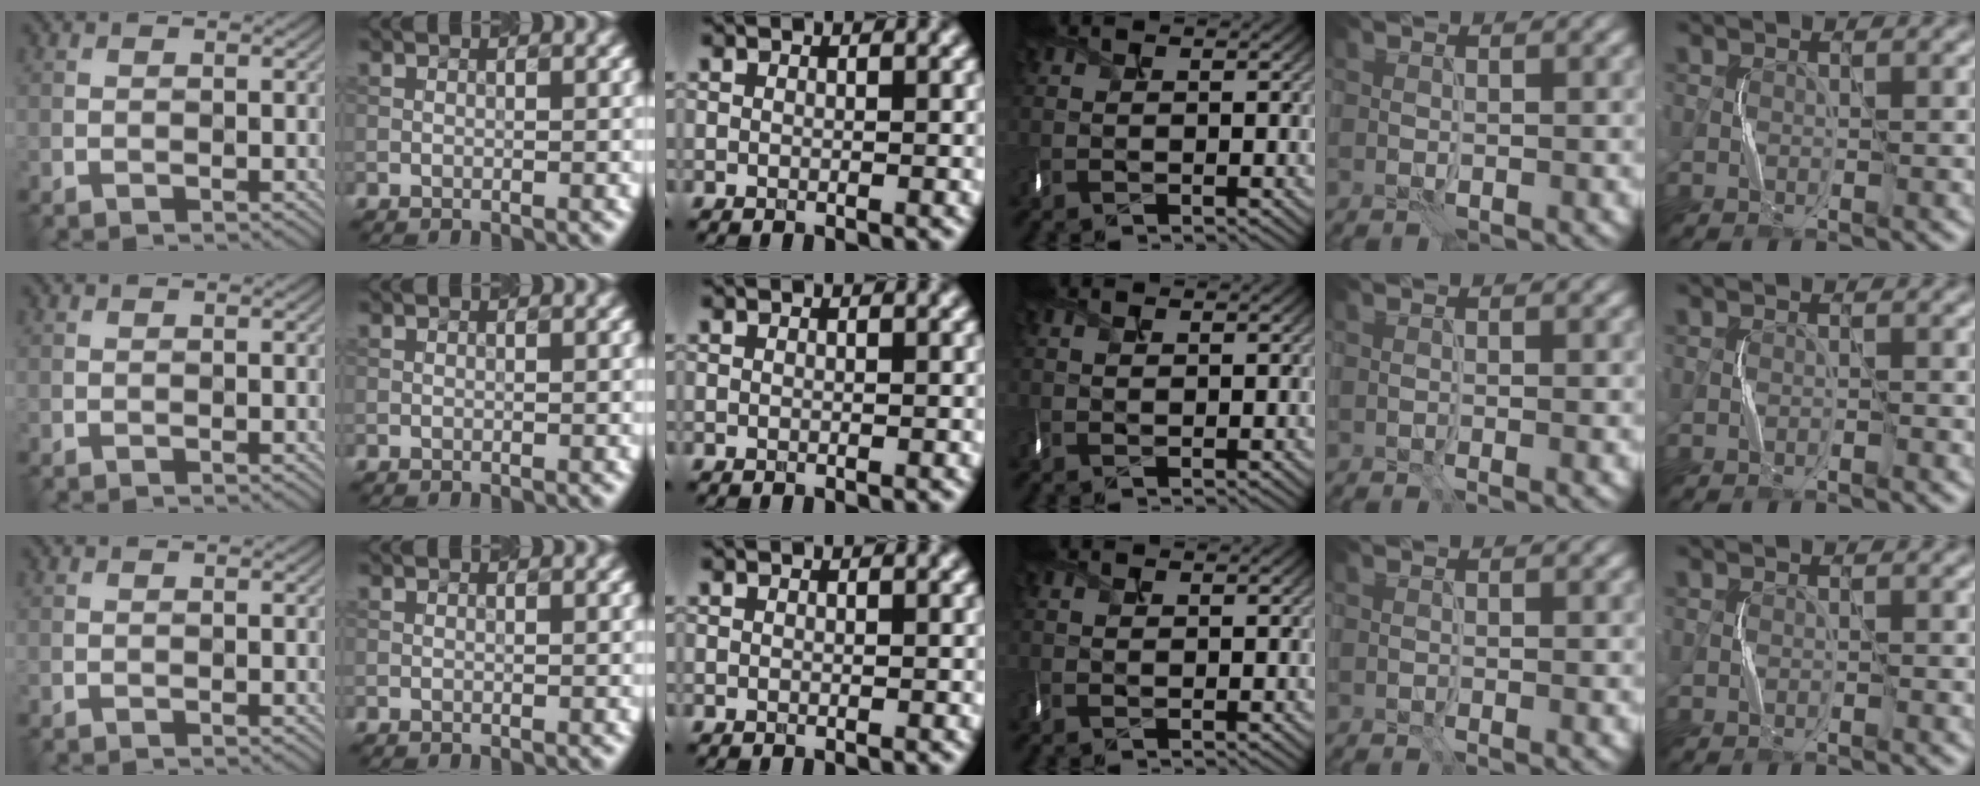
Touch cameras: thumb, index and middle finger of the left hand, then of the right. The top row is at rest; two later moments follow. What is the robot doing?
{"motion": "shake", "object": "box of matches"}